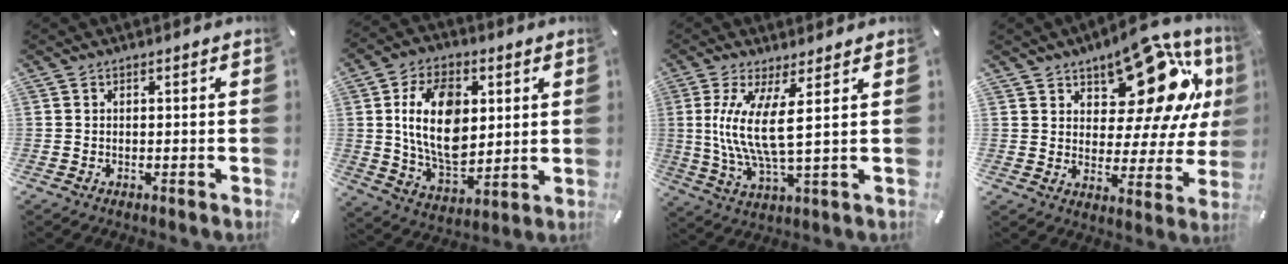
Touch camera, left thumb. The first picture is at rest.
{"total": 16.9, "force": [3.5, 11.1, 12.2], "torque": [-0.242, 0.002, 0.061]}
{"total": 11.3, "force": [2.5, 2.3, 10.8], "torque": [-0.236, -0.016, 0.041]}
{"total": 18.2, "force": [11.5, 9.1, 10.9], "torque": [-0.146, -0.084, 0.193]}